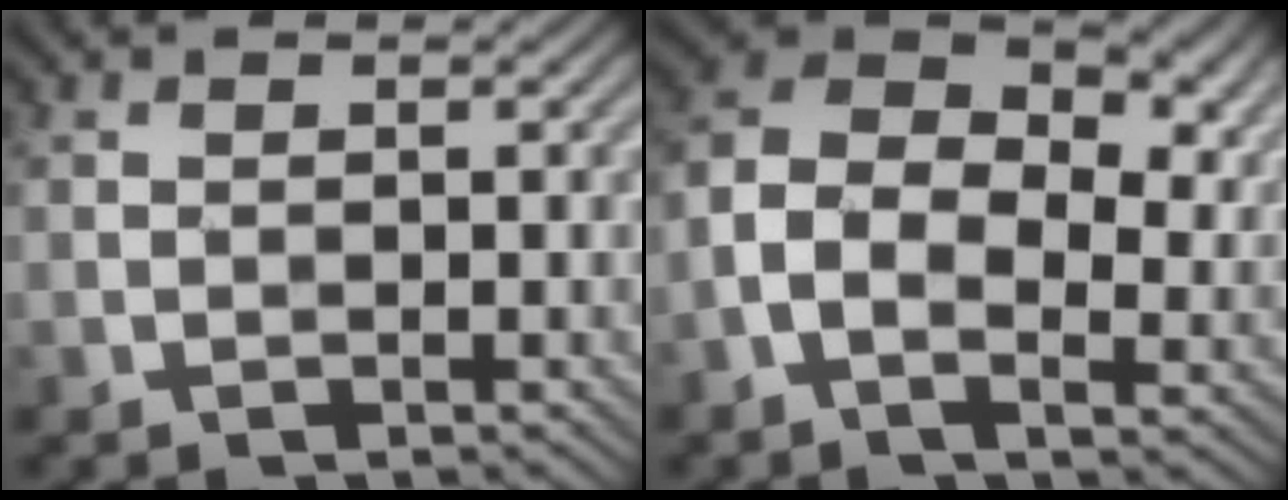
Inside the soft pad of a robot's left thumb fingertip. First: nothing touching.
{"total": 10.8, "force": [-0.5, 7.2, 8.1], "torque": [-0.170, 0.007, -0.025]}